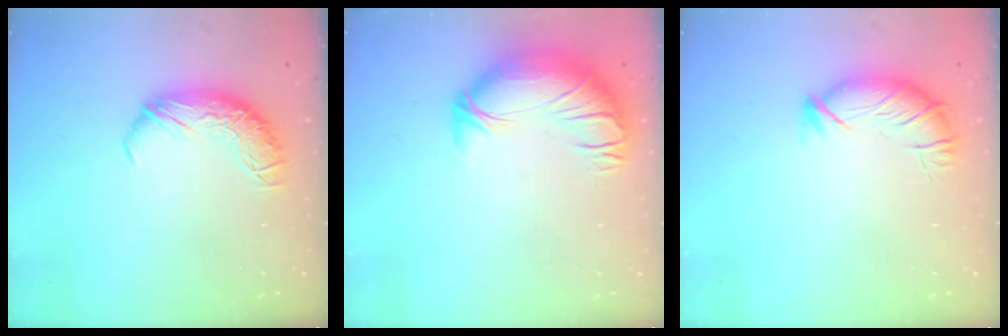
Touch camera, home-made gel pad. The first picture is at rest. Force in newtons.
{"total": 3.8, "press": 2.1, "slide": 3.1}
{"total": 3.5, "press": 3.4, "slide": 0.9}